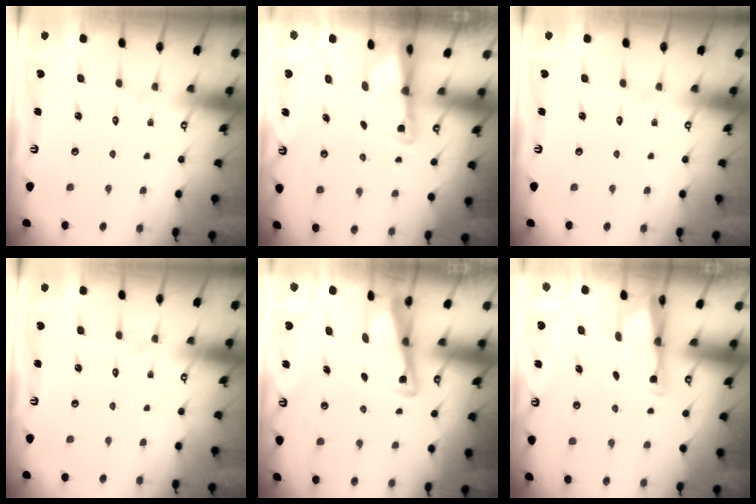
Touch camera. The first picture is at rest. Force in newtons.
{"total": 2.5, "press": 2.5, "slide": 0.5}
{"total": 0.0}
{"total": 0.0}
{"total": 4.8, "press": 4.7, "slide": 0.9}
{"total": 2.7, "press": 2.7, "slide": 0.4}